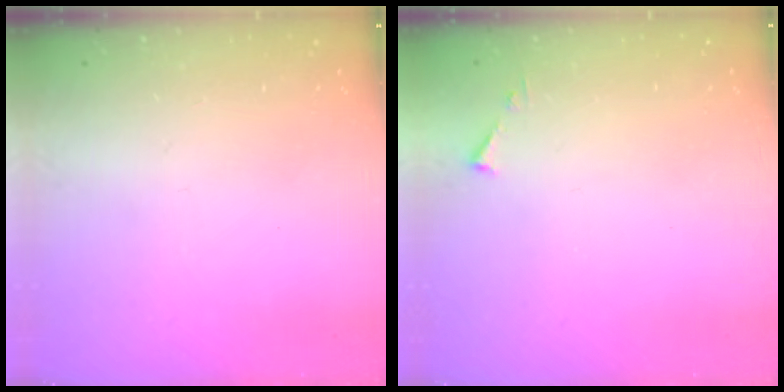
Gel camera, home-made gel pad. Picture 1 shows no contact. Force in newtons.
{"total": 3.2, "press": 3.2, "slide": 0.4}